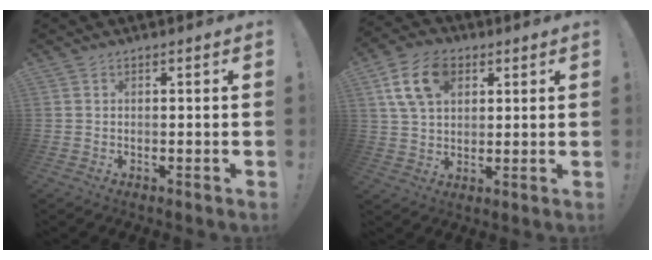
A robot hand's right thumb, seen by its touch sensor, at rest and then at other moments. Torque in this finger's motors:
{"motor_torque": [-0.13, 0.78, 0.79, 0.18, 0.29]}